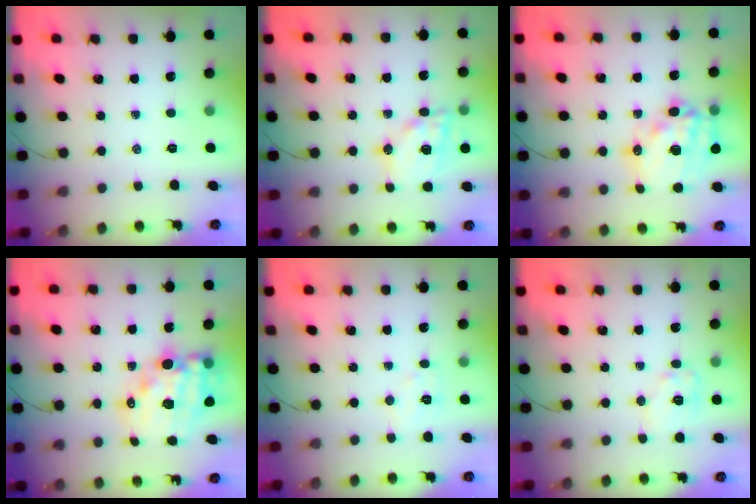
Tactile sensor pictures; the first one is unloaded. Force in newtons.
{"total": 14.7, "press": 14.4, "slide": 3.1}
{"total": 18.3, "press": 17.8, "slide": 4.1}
{"total": 16.0, "press": 15.4, "slide": 4.1}
{"total": 5.1, "press": 5.0, "slide": 0.9}
{"total": 9.0, "press": 9.0, "slide": 0.5}